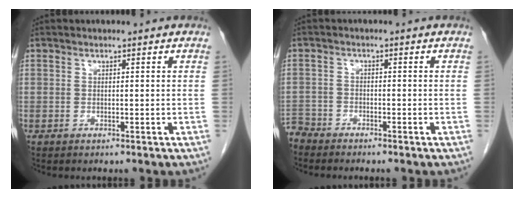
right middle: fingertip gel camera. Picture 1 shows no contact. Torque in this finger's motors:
{"motor_torque": [0.08, -0.09, 0.03, -0.01]}